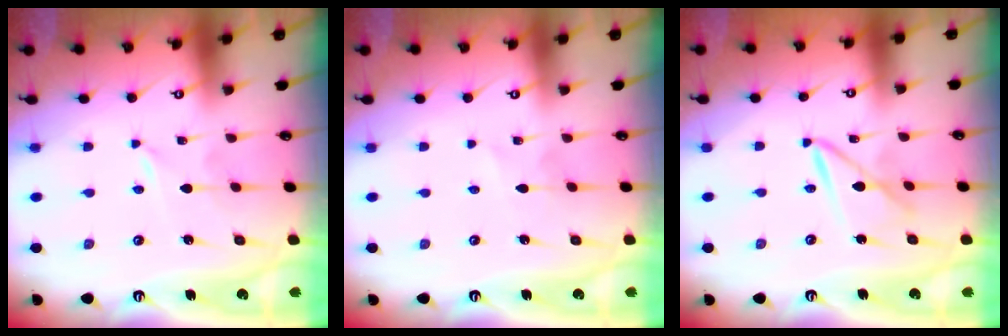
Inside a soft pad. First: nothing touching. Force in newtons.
{"total": 1.7, "press": 1.7, "slide": 0.2}
{"total": 7.1, "press": 7.0, "slide": 0.6}